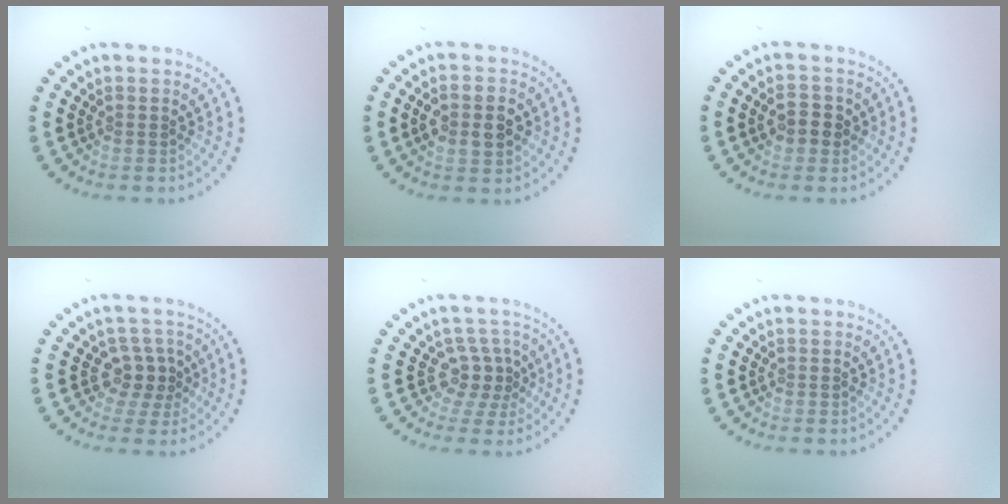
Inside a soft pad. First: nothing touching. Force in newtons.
{"total": 3.8, "press": 3.8, "slide": 0.2}
{"total": 2.4, "press": 2.4, "slide": 0.3}
{"total": 2.5, "press": 2.0, "slide": 1.5}
{"total": 2.6, "press": 1.9, "slide": 1.8}
{"total": 0.0}